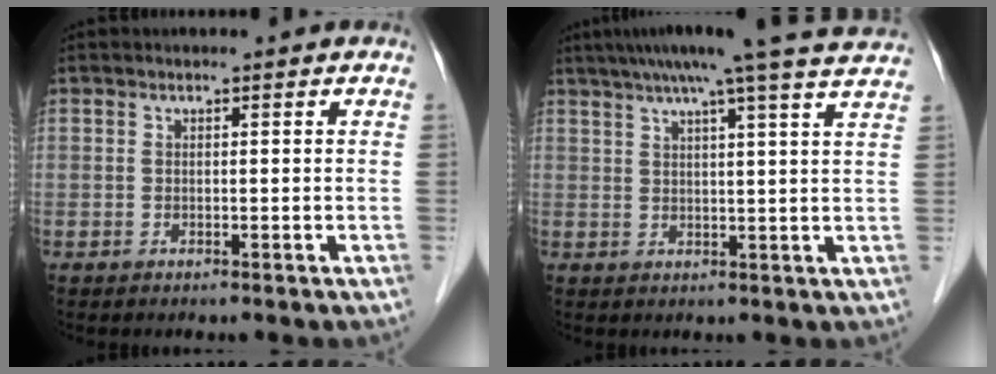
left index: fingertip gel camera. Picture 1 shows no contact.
{"total": 17.3, "force": [14.7, -1.1, 9.1], "torque": [-0.147, 0.011, 0.183]}